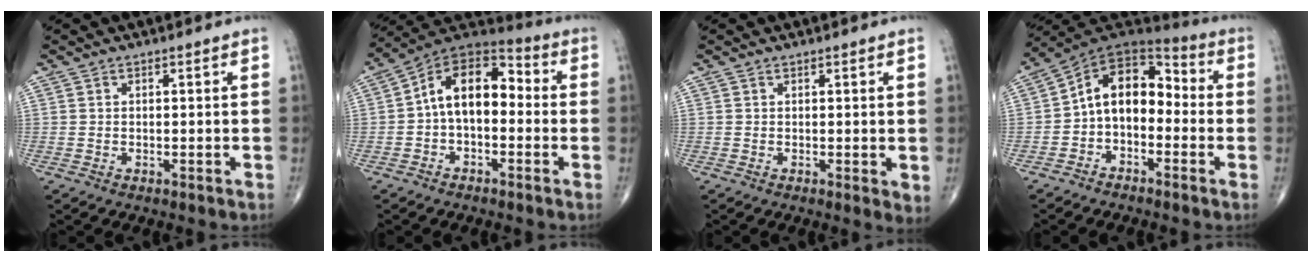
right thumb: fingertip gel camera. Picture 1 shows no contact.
{"total": 12.8, "force": [-0.5, 7.9, 10.1], "torque": [-0.134, 0.047, -0.024]}
{"total": 2.3, "force": [0.6, 0.8, 2.0], "torque": [-0.031, -0.009, 0.009]}
{"total": 12.1, "force": [-1.9, 8.2, 8.7], "torque": [-0.109, 0.062, -0.048]}